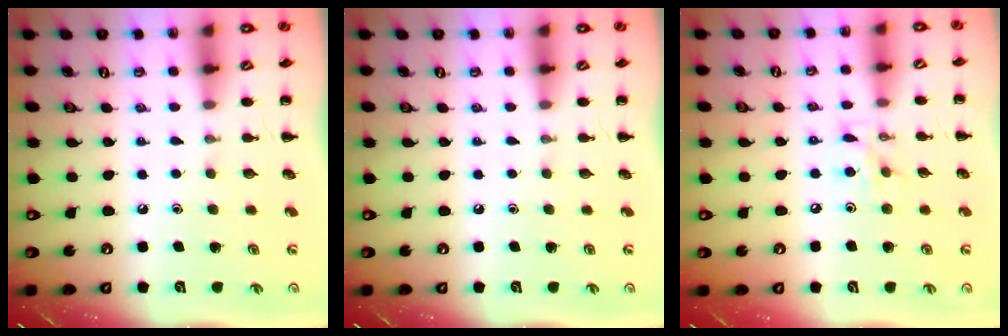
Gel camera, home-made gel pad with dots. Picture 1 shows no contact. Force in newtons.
{"total": 0.0}
{"total": 5.9, "press": 5.8, "slide": 1.0}